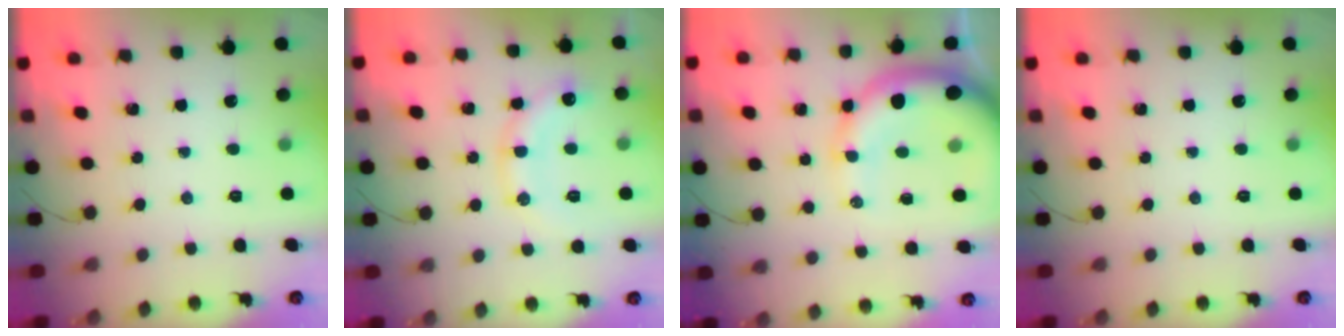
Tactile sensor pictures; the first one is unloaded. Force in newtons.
{"total": 13.4, "press": 13.3, "slide": 1.3}
{"total": 14.5, "press": 14.3, "slide": 2.0}
{"total": 0.0}